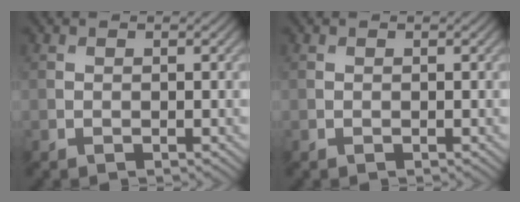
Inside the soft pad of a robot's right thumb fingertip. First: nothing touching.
{"total": 0.0}